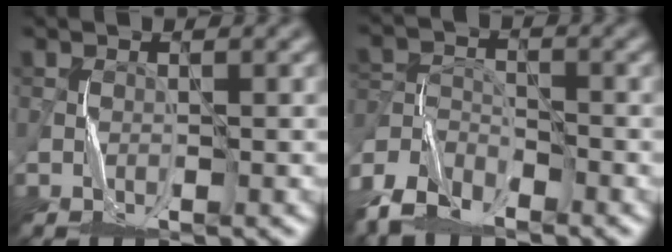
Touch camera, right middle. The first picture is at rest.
{"total": 5.9, "force": [-4.7, 2.5, 2.5], "torque": [-0.055, -0.006, -0.105]}